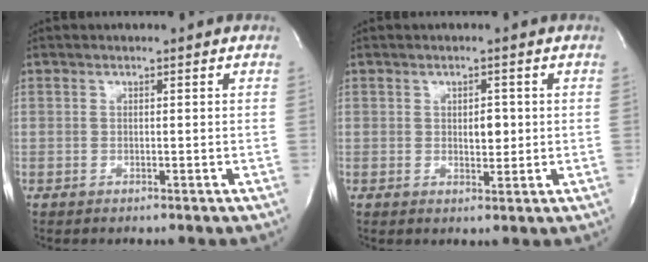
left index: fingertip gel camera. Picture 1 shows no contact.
{"total": 2.4, "force": [0.3, 1.3, 2.0], "torque": [-0.029, -0.001, 0.007]}